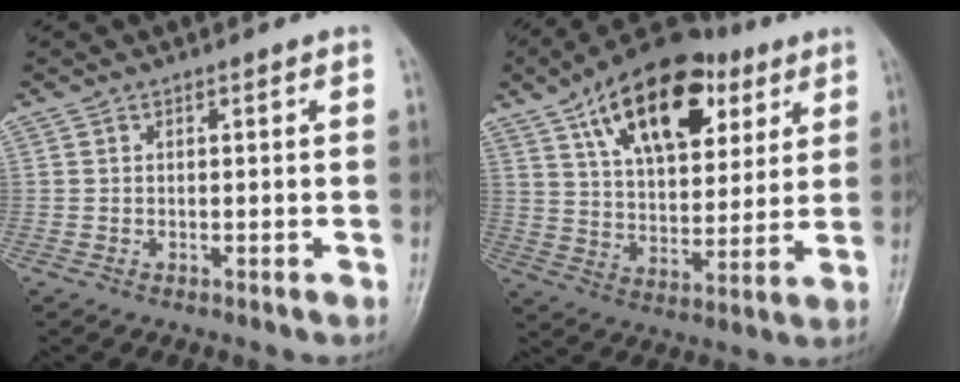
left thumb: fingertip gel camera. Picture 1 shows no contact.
{"total": 21.3, "force": [10.3, 11.4, 14.7], "torque": [-0.198, -0.021, 0.170]}